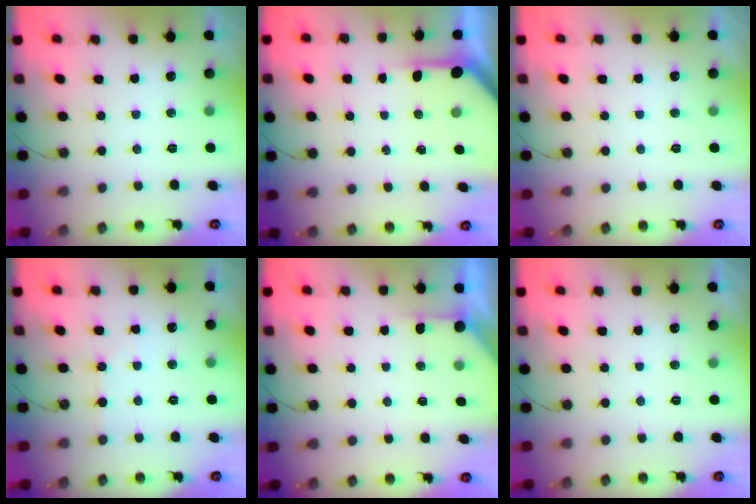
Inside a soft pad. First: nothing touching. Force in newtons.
{"total": 3.8, "press": 3.8, "slide": 0.3}
{"total": 0.0}
{"total": 2.9, "press": 2.8, "slide": 0.5}
{"total": 2.7, "press": 2.7, "slide": 0.3}
{"total": 0.0}